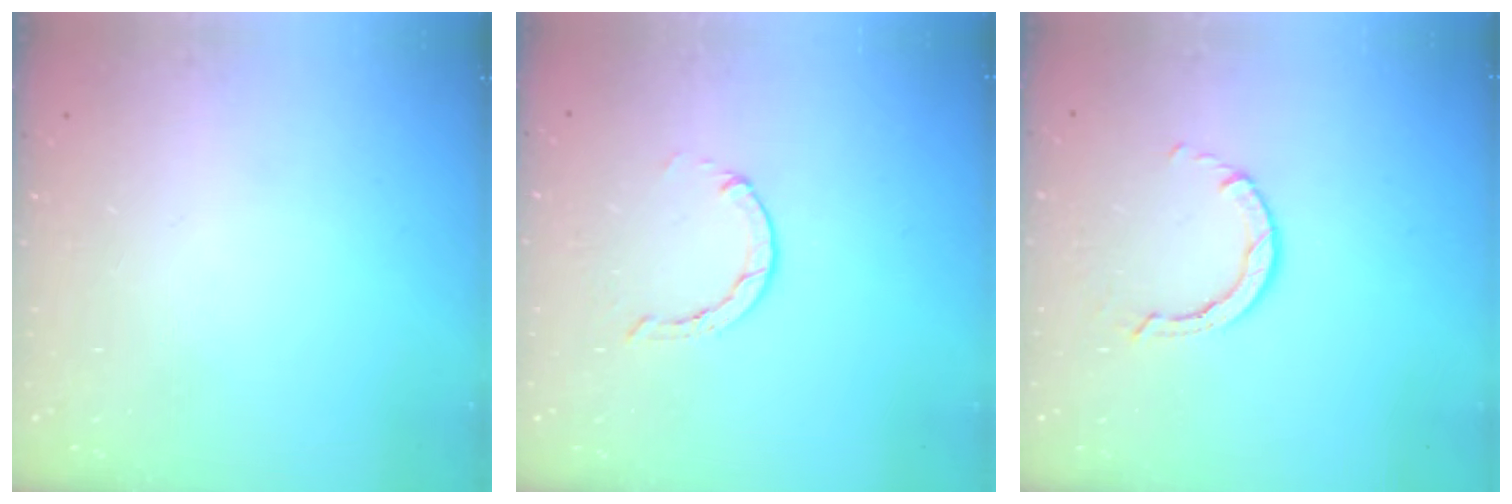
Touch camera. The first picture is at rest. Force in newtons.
{"total": 1.3, "press": 1.3, "slide": 0.3}
{"total": 2.8, "press": 2.8, "slide": 0.2}